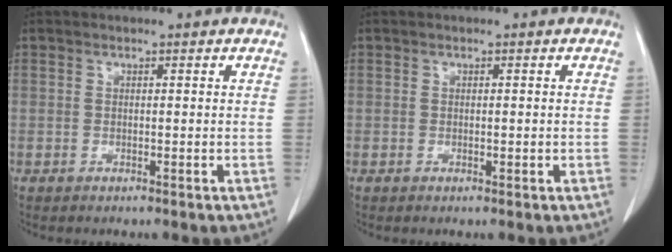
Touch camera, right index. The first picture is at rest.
{"total": 0.6, "force": [-0.1, 0.3, 0.6], "torque": [-0.008, -0.001, 0.001]}